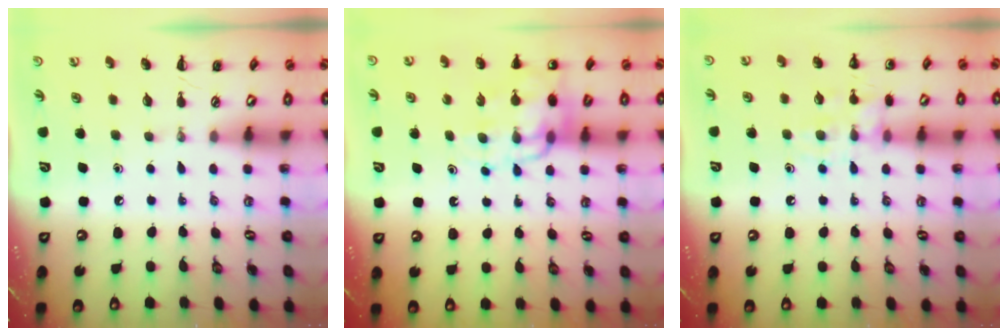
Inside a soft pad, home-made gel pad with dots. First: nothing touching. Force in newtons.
{"total": 12.6, "press": 12.1, "slide": 3.4}
{"total": 10.6, "press": 10.6, "slide": 0.4}